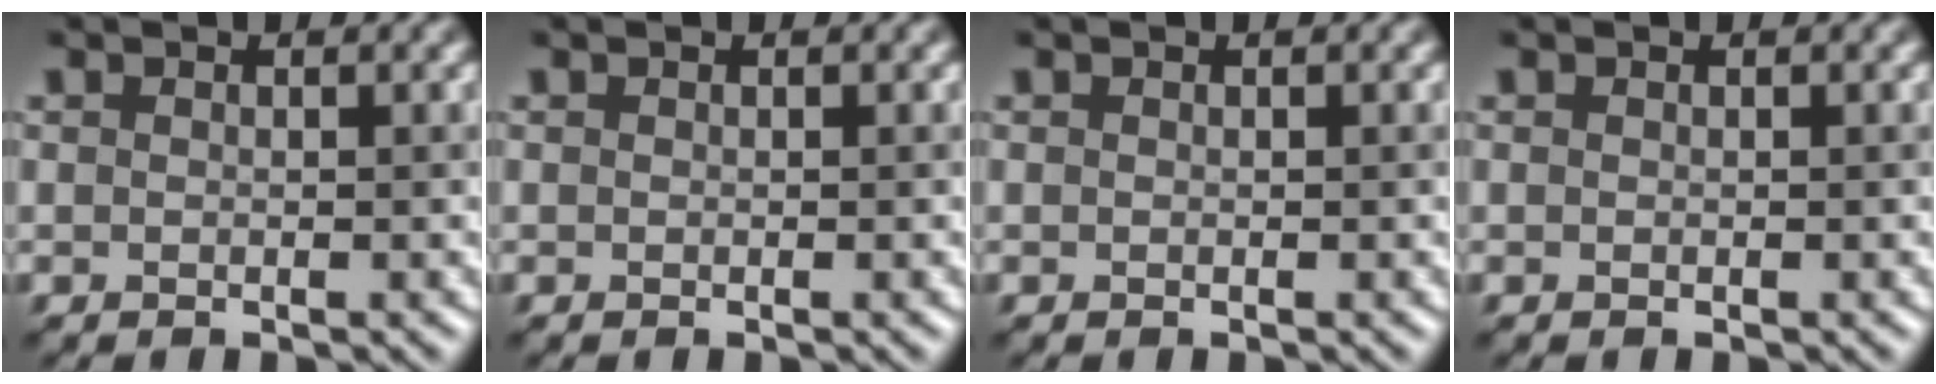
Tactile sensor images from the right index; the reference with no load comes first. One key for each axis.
{"total": 0.0}
{"total": 0.0}
{"total": 0.0}